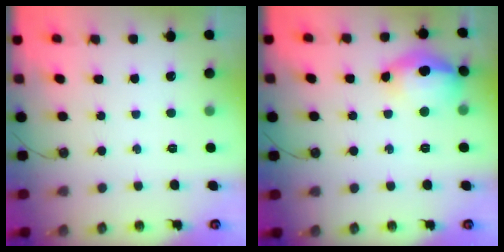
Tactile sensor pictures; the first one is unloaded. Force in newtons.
{"total": 20.4, "press": 16.3, "slide": 12.3}